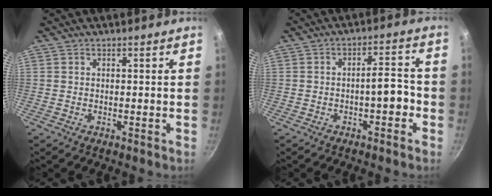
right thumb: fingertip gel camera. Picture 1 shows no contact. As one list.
[{"total": 5.5, "force": [-2.4, 2.2, 4.5], "torque": [-0.049, 0.043, -0.028]}]